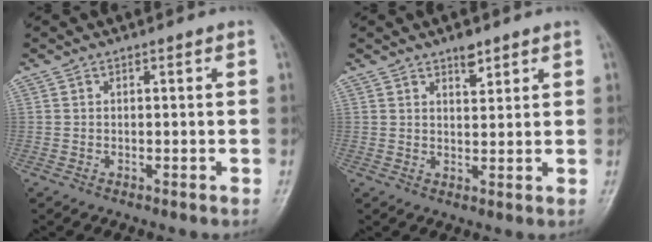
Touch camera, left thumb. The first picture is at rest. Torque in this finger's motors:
{"motor_torque": [1.10, -0.03, 0.57, -0.24, 0.00]}